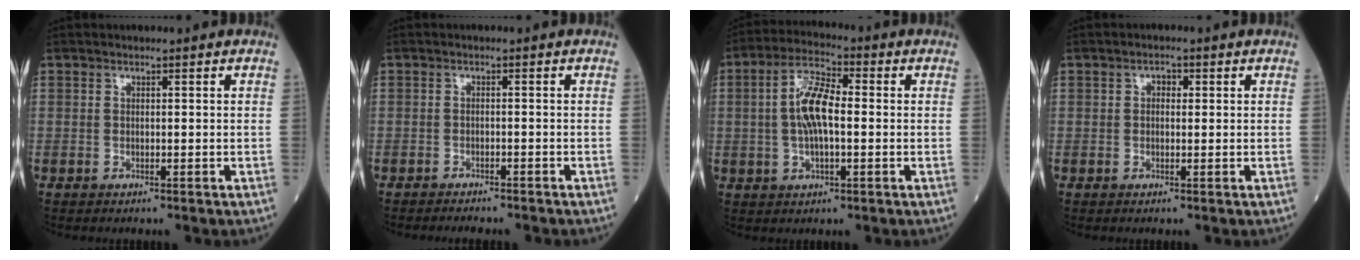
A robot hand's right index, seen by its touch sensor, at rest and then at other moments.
{"total": 3.4, "force": [-3.2, 0.5, 1.2], "torque": [-0.016, -0.005, -0.041]}
{"total": 8.0, "force": [0.2, 2.6, 7.6], "torque": [-0.156, 0.012, -0.001]}
{"total": 1.4, "force": [0.3, 0.9, 0.9], "torque": [-0.011, 0.007, 0.003]}